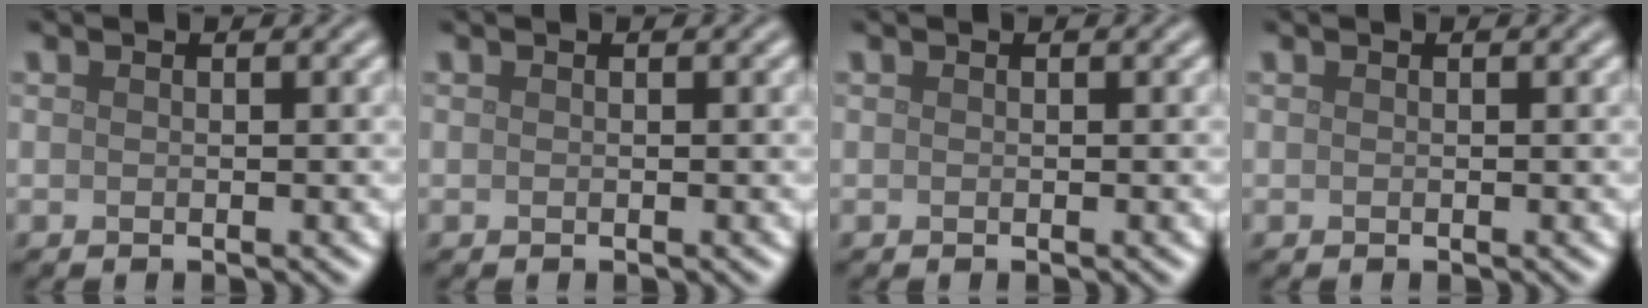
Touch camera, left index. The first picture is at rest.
{"total": 0.0}
{"total": 0.0}
{"total": 0.0}